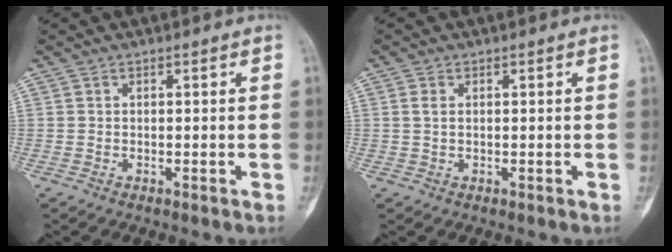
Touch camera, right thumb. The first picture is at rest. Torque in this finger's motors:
{"motor_torque": [-0.01, 0.53, 0.39, 0.00, -0.03]}